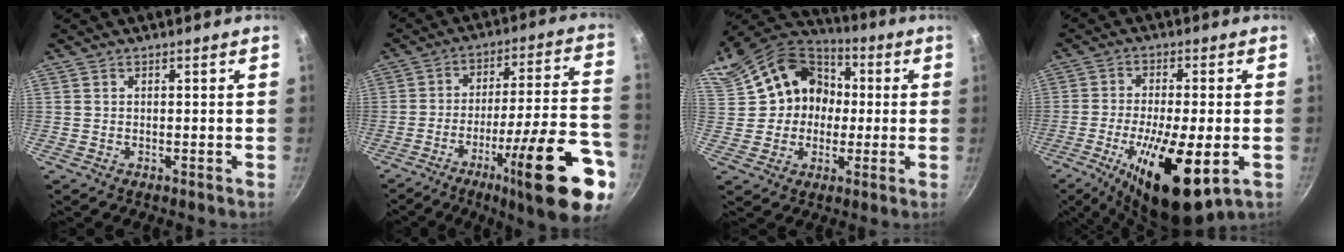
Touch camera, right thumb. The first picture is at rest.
{"total": 24.2, "force": [-11.4, 5.1, 20.7], "torque": [-0.264, 0.048, -0.172]}
{"total": 17.9, "force": [2.6, 15.0, 9.4], "torque": [-0.144, 0.048, 0.043]}
{"total": 16.8, "force": [-5.6, 5.3, 15.0], "torque": [-0.261, -0.001, -0.089]}